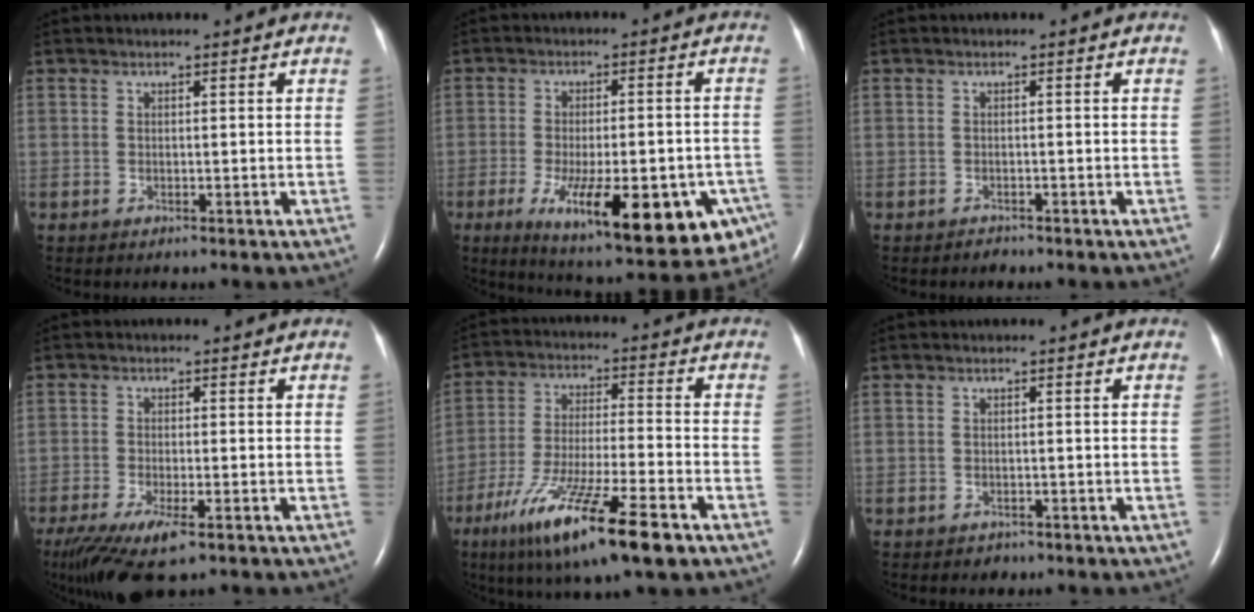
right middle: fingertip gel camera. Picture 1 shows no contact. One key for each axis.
{"total": 22.0, "fx": -10.1, "fy": 6.5, "fz": 18.5, "tx": -0.200, "ty": -0.021, "tz": -0.129}
{"total": 0.7, "fx": -0.6, "fy": 0.2, "fz": -0.1, "tx": -0.002, "ty": -0.001, "tz": -0.011}
{"total": 9.3, "fx": -6.0, "fy": 2.3, "fz": 6.8, "tx": -0.123, "ty": -0.024, "tz": -0.100}
{"total": 16.6, "fx": -9.6, "fy": 1.6, "fz": 13.4, "tx": -0.248, "ty": -0.040, "tz": -0.165}
{"total": 1.0, "fx": -0.7, "fy": 0.7, "fz": -0.1, "tx": -0.003, "ty": 0.002, "tz": -0.011}